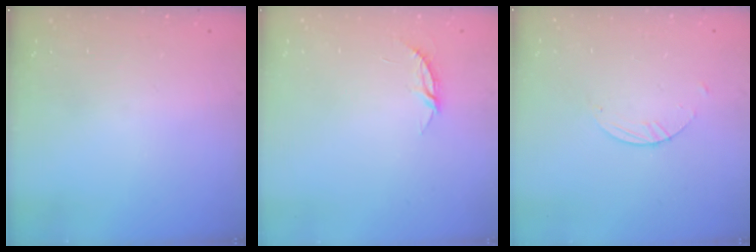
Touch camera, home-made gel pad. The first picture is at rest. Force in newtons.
{"total": 3.8, "press": 3.8, "slide": 0.2}
{"total": 1.8, "press": 1.8, "slide": 0.1}